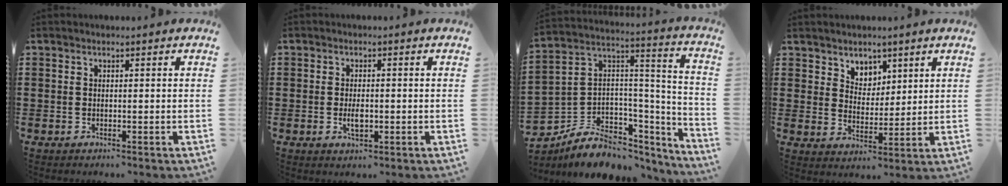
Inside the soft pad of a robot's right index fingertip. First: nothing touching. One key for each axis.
{"total": 2.6, "fx": -0.4, "fy": 1.1, "fz": 2.4, "tx": -0.044, "ty": 0.000, "tz": -0.007}
{"total": 7.6, "fx": -4.5, "fy": 5.6, "fz": 2.5, "tx": -0.066, "ty": 0.000, "tz": -0.076}
{"total": 4.6, "fx": 3.4, "fy": 3.1, "fz": 0.1, "tx": -0.022, "ty": 0.003, "tz": 0.063}